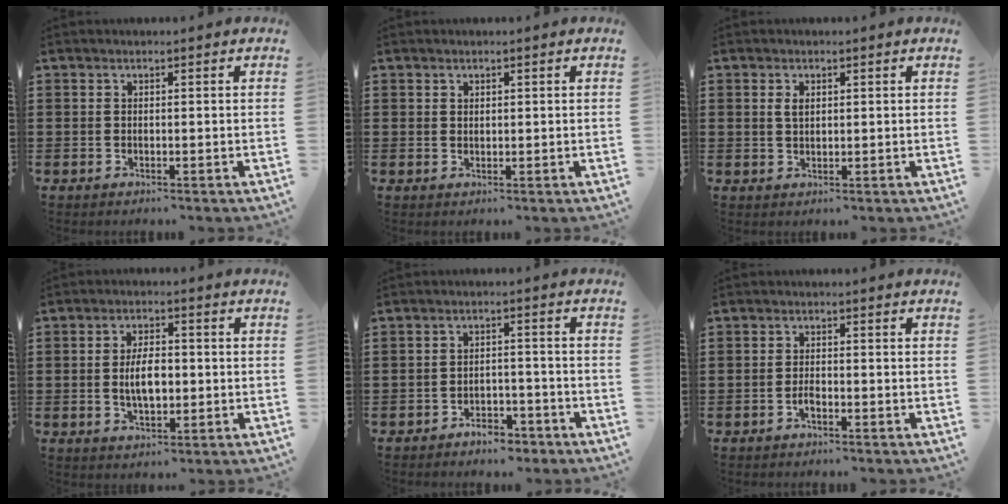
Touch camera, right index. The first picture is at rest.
{"total": 0.9, "force": [0.7, 0.6, 0.2], "torque": [-0.006, 0.002, 0.013]}
{"total": 1.7, "force": [0.6, 0.9, 1.4], "torque": [-0.030, 0.006, 0.010]}
{"total": 5.4, "force": [-0.4, 2.5, 4.7], "torque": [-0.071, 0.000, -0.011]}
{"total": 3.5, "force": [-3.3, 1.0, 0.7], "torque": [-0.014, 0.008, -0.066]}
{"total": 1.6, "force": [-1.0, 0.4, 1.1], "torque": [-0.024, -0.004, -0.018]}